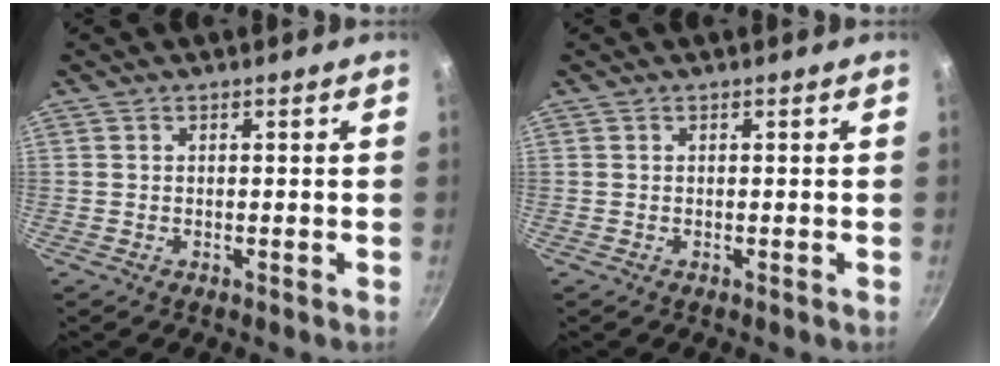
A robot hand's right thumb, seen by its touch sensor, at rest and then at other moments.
{"total": 0.0}